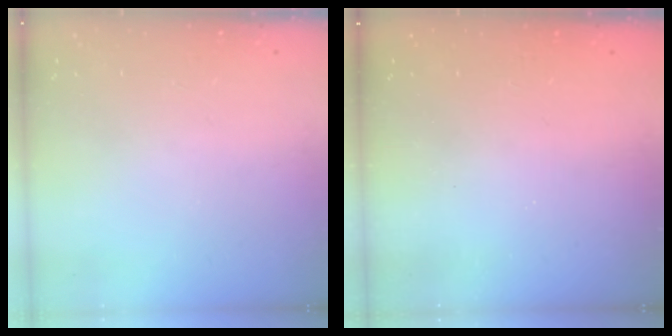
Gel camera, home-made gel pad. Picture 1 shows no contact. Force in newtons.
{"total": 2.5, "press": 2.4, "slide": 0.8}